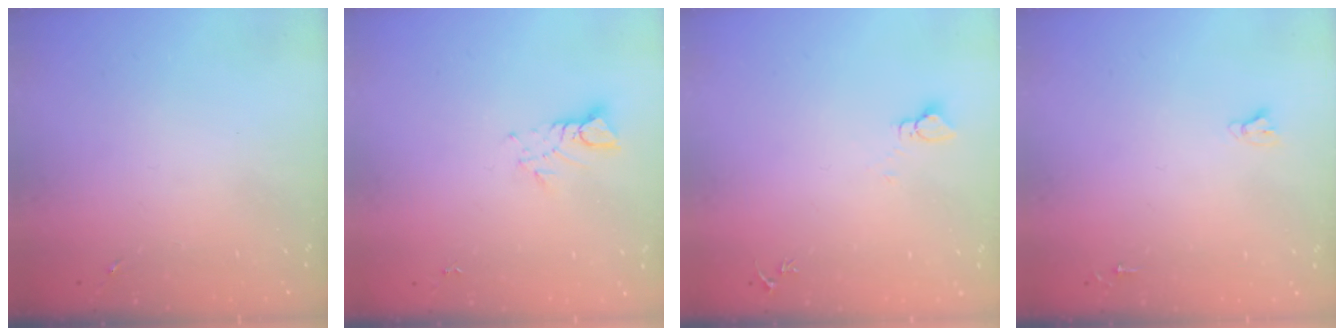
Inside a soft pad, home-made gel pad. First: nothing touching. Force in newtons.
{"total": 3.8, "press": 3.7, "slide": 0.3}
{"total": 2.7, "press": 2.7, "slide": 0.2}
{"total": 2.7, "press": 2.7, "slide": 0.2}